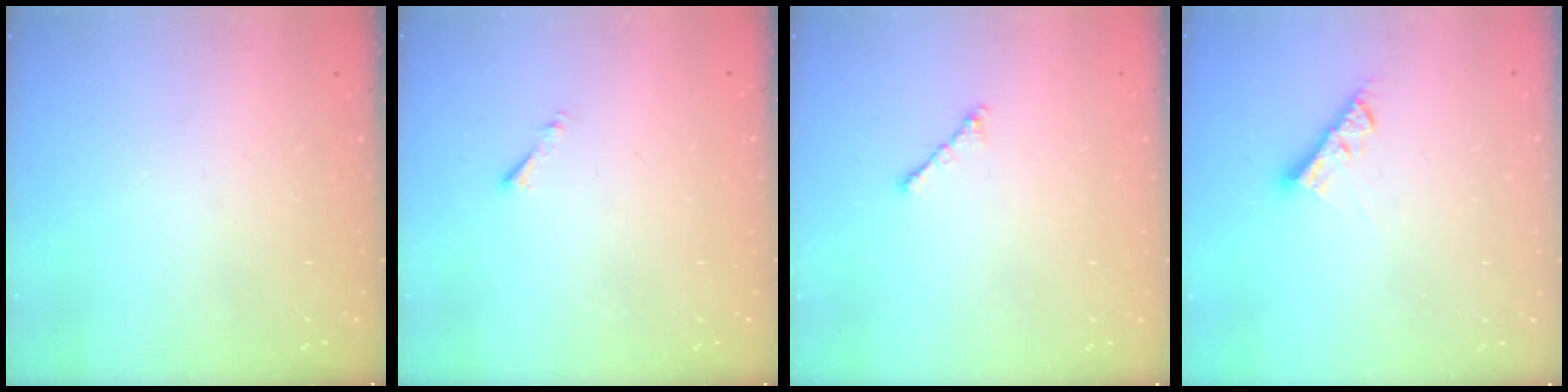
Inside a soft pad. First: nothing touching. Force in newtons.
{"total": 0.8, "press": 0.7, "slide": 0.3}
{"total": 1.0, "press": 0.9, "slide": 0.4}
{"total": 6.1, "press": 6.1, "slide": 0.4}